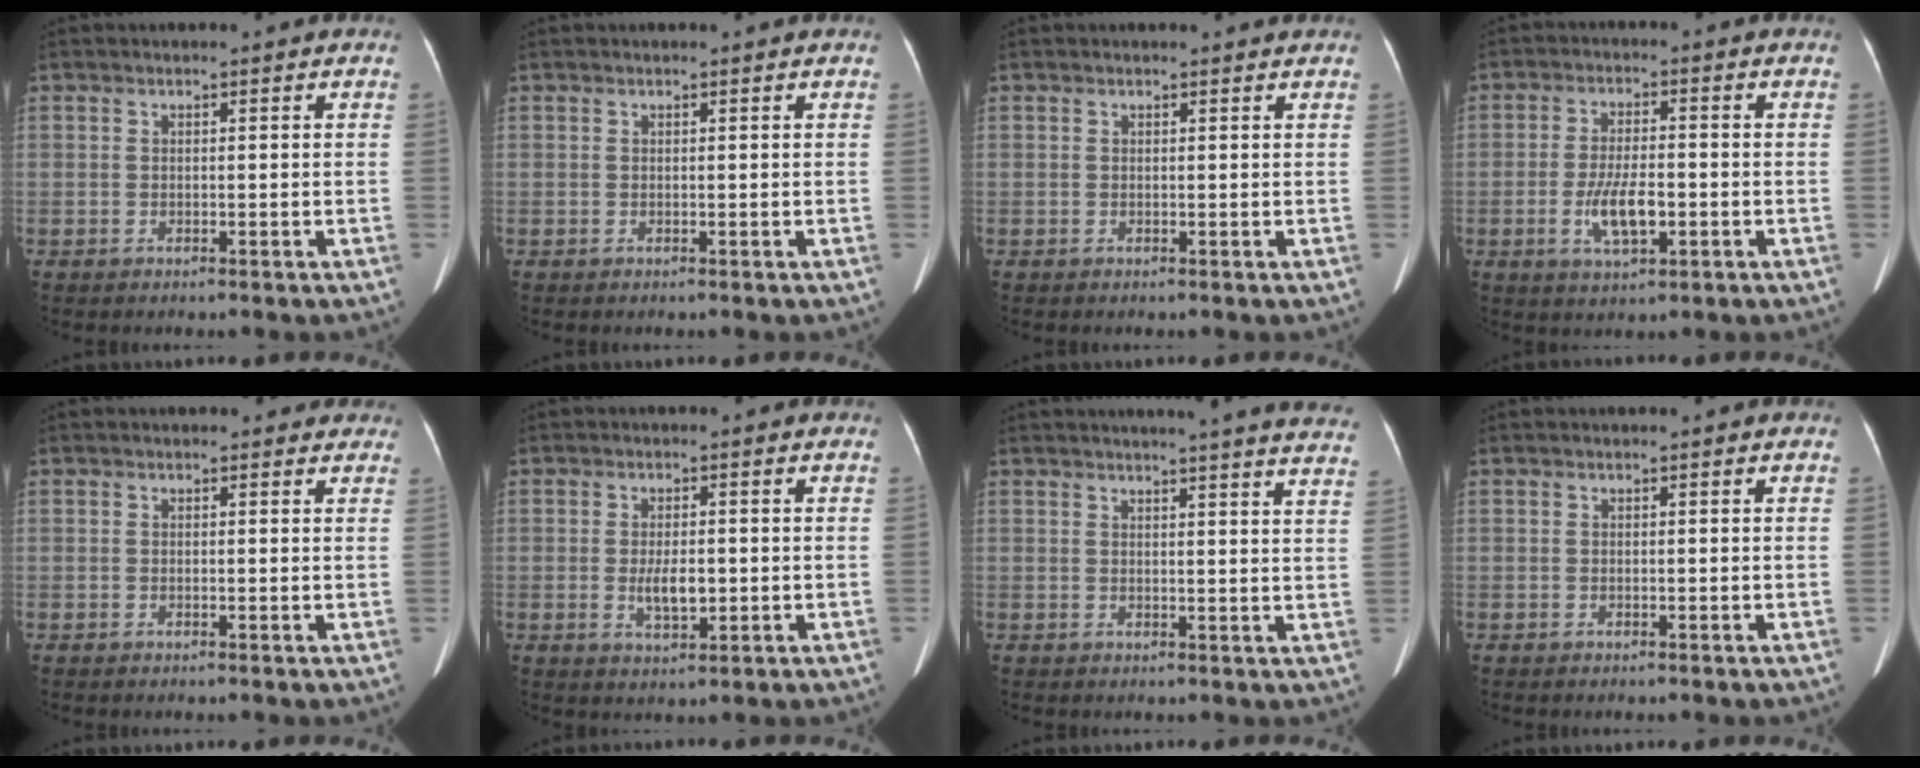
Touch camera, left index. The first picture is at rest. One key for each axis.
{"total": 0.6, "fx": 0.5, "fy": 0.0, "fz": 0.1, "tx": -0.004, "ty": 0.001, "tz": 0.009}
{"total": 1.1, "fx": 1.1, "fy": 0.0, "fz": 0.0, "tx": -0.010, "ty": 0.001, "tz": 0.010}
{"total": 6.3, "fx": -1.8, "fy": 2.0, "fz": 5.7, "tx": -0.114, "ty": -0.002, "tz": -0.028}
{"total": 2.3, "fx": 2.0, "fy": 1.1, "fz": 0.3, "tx": 0.003, "ty": 0.000, "tz": 0.008}
{"total": 4.1, "fx": -0.5, "fy": 1.6, "fz": 3.7, "tx": -0.071, "ty": -0.004, "tz": -0.004}
{"total": 19.1, "fx": 17.7, "fy": 0.1, "fz": 7.0, "tx": -0.087, "ty": -0.049, "tz": 0.193}
{"total": 0.0}